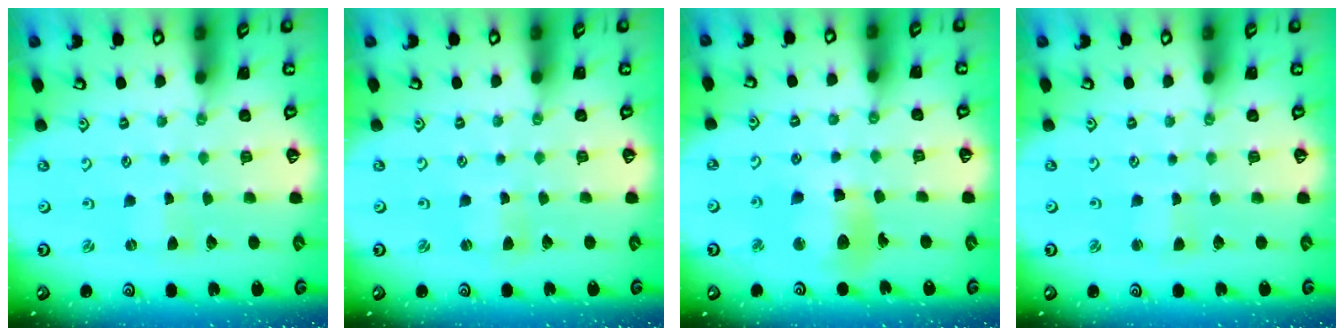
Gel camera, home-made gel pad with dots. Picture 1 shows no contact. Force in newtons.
{"total": 0.6, "press": 0.6, "slide": 0.1}
{"total": 11.8, "press": 11.8, "slide": 1.3}
{"total": 2.0, "press": 2.0, "slide": 0.3}